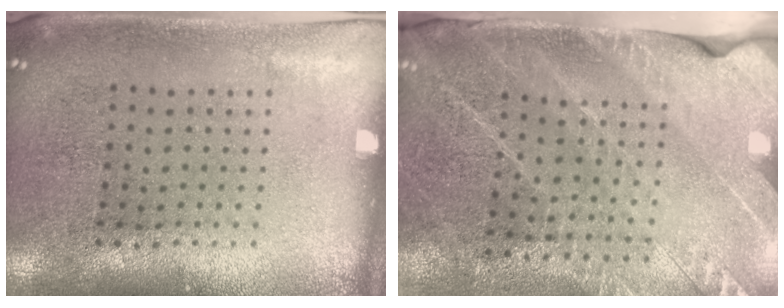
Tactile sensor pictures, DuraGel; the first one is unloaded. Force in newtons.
{"total": 2.7, "press": 2.6, "slide": 0.7}